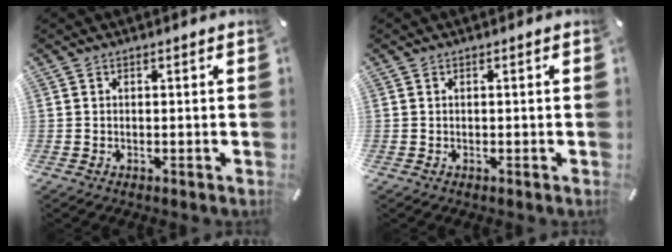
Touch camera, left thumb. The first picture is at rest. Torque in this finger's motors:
{"motor_torque": [-0.02, 0.09, -0.08, 0.00, 0.01]}